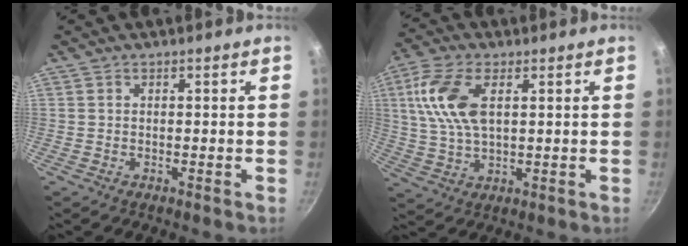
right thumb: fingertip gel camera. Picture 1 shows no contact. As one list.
[{"total": 11.6, "force": [3.1, 6.0, 9.4], "torque": [-0.190, 0.003, 0.057]}]